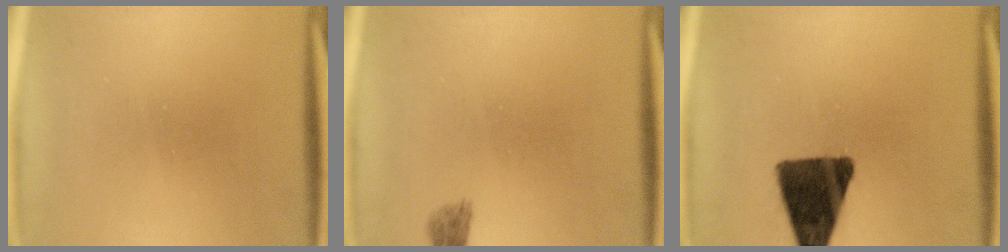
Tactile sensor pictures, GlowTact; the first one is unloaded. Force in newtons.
{"total": 1.6}
{"total": 13.4}